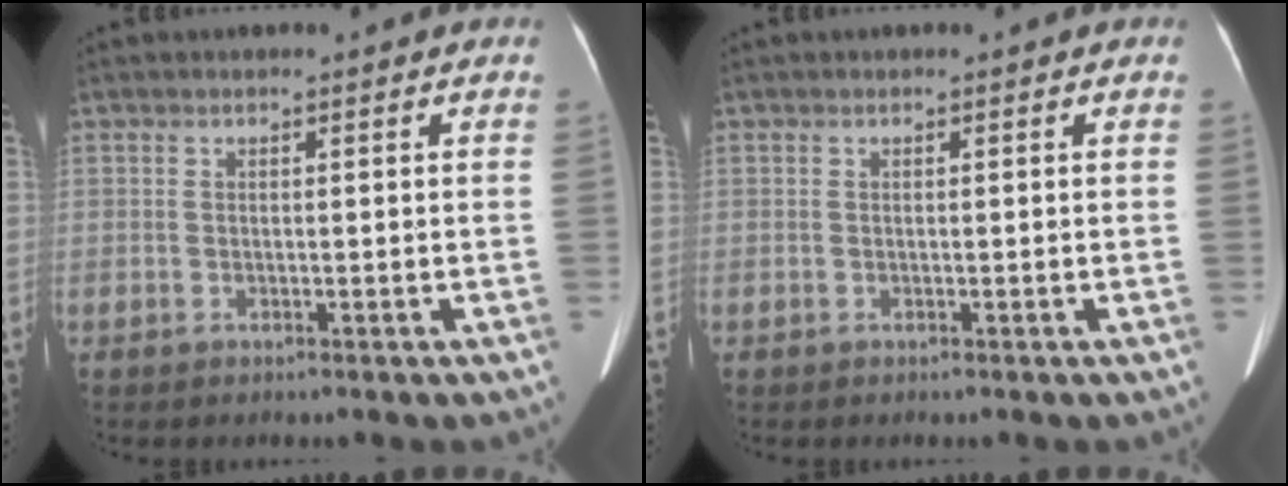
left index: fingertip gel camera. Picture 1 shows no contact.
{"total": 0.0}